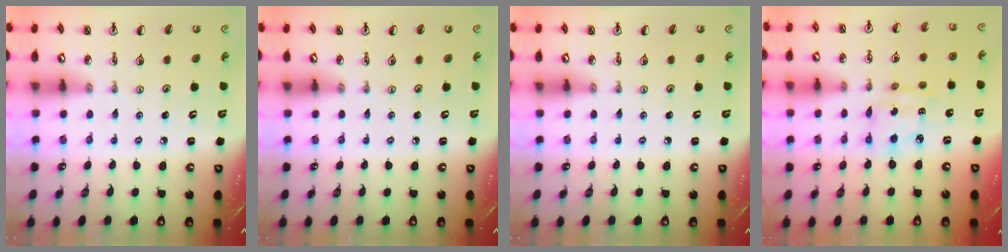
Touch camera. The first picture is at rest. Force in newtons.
{"total": 0.0}
{"total": 0.0}
{"total": 7.8, "press": 7.8, "slide": 0.7}